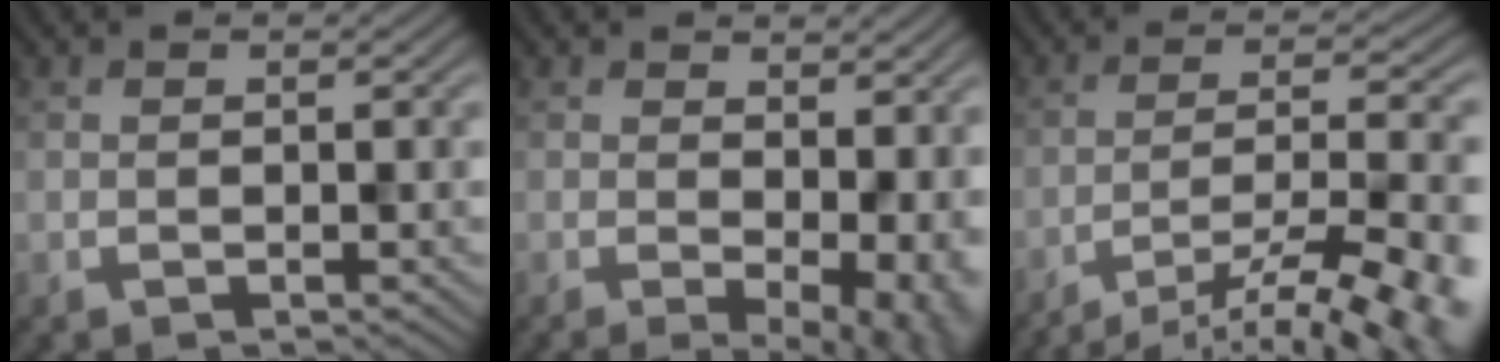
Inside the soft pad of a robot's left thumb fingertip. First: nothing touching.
{"total": 5.5, "force": [0.7, 2.7, 4.7], "torque": [-0.052, -0.008, 0.035]}
{"total": 13.3, "force": [-10.5, 2.6, 7.7], "torque": [-0.091, 0.001, -0.140]}